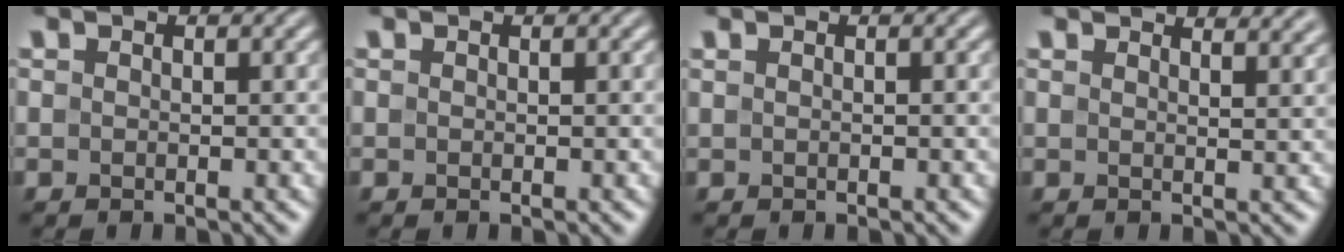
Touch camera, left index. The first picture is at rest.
{"total": 0.0}
{"total": 0.0}
{"total": 3.5, "force": [3.2, 0.7, 1.0], "torque": [-0.010, 0.009, 0.030]}